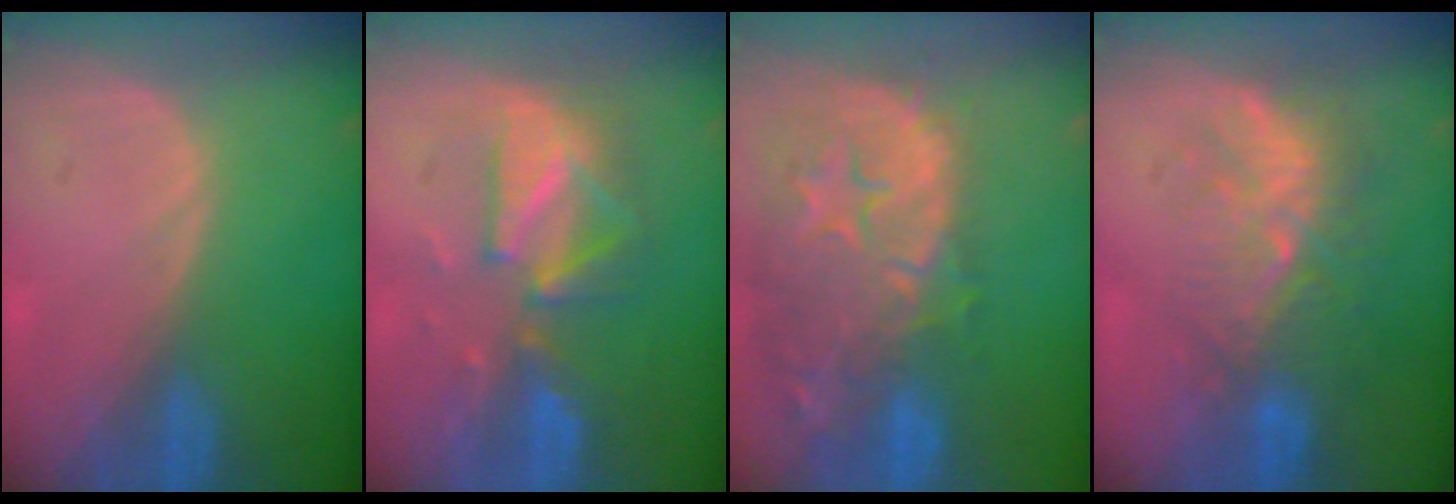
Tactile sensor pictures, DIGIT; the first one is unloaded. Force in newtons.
{"total": 8.0, "press": 8.0, "slide": 0.6}
{"total": 15.1, "press": 12.0, "slide": 9.1}
{"total": 9.1, "press": 8.4, "slide": 3.4}